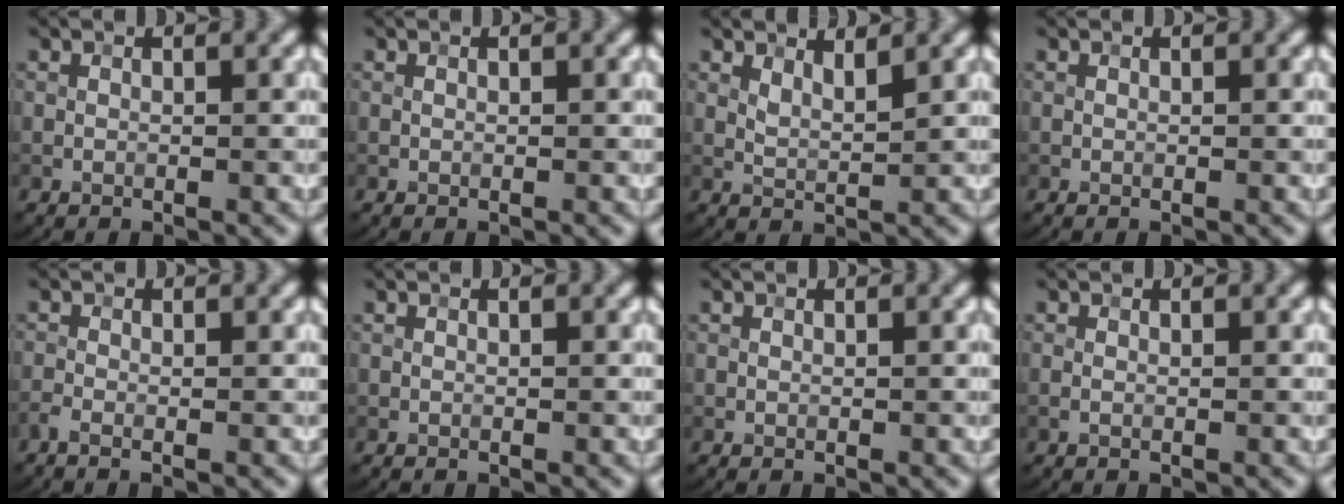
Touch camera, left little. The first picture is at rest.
{"total": 0.0}
{"total": 2.0, "force": [1.3, 0.6, 1.3], "torque": [-0.027, -0.004, 0.026]}
{"total": 0.0}
{"total": 1.0, "force": [-0.7, 0.2, 0.7], "torque": [-0.016, -0.001, -0.019]}
{"total": 0.0}
{"total": 0.0}
{"total": 0.5, "force": [-0.1, 0.2, 0.5], "torque": [-0.011, -0.001, -0.003]}